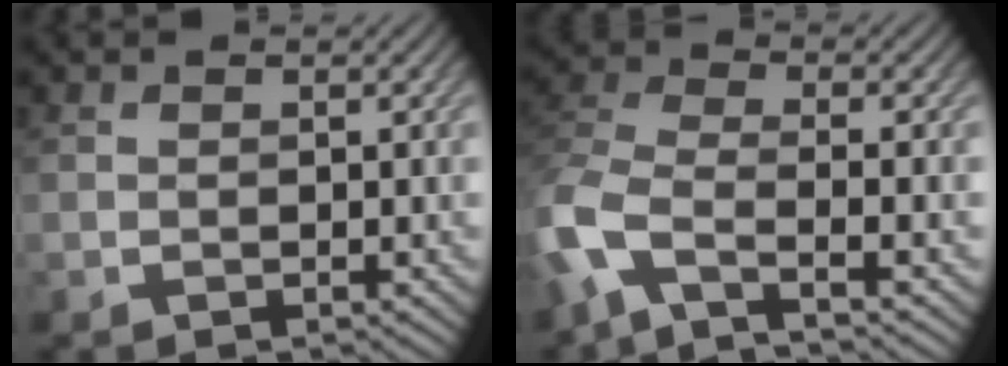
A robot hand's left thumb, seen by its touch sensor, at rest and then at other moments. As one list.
[{"total": 7.8, "force": [-4.4, 2.6, 5.9], "torque": [-0.142, -0.008, -0.107]}]